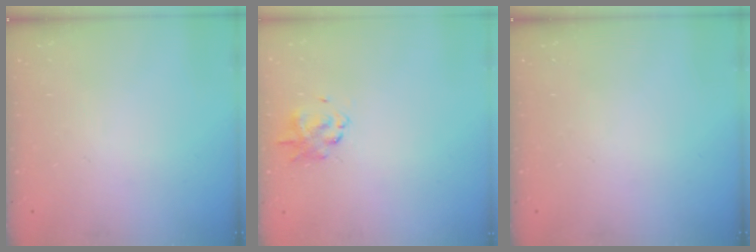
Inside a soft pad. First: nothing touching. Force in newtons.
{"total": 1.9, "press": 1.8, "slide": 0.6}
{"total": 0.0}